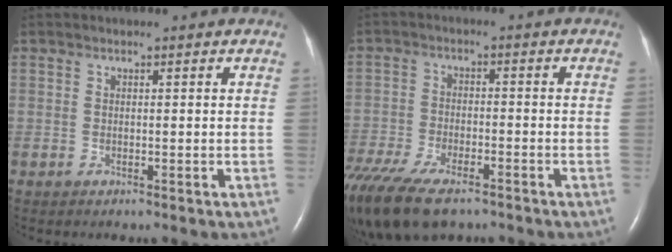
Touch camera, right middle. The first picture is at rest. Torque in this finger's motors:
{"motor_torque": [0.31, -0.36, 0.33, 0.21]}